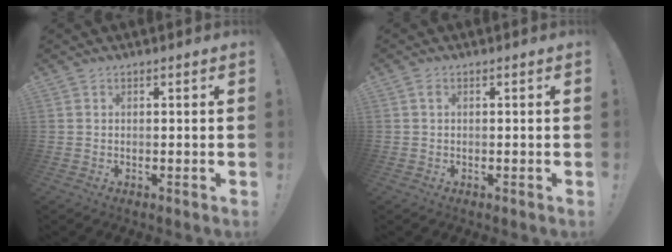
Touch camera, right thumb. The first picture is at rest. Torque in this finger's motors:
{"motor_torque": [1.27, 1.01, -0.10, -1.15, 0.00]}